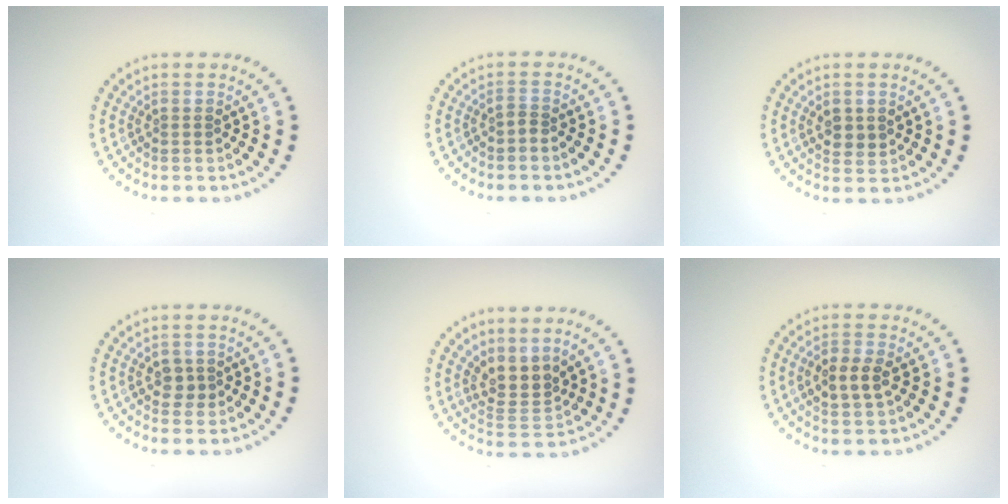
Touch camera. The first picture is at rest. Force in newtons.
{"total": 0.6, "press": 0.4, "slide": 0.5}
{"total": 1.8, "press": 1.7, "slide": 0.4}
{"total": 1.5, "press": 1.5, "slide": 0.3}
{"total": 2.8, "press": 2.0, "slide": 1.9}
{"total": 2.8, "press": 2.8, "slide": 0.3}